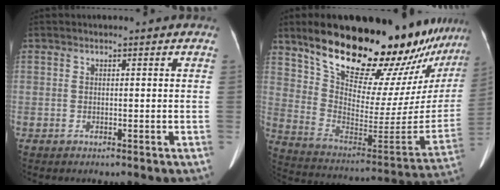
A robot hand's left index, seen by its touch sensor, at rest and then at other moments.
{"total": 30.9, "force": [25.7, 6.8, 15.8], "torque": [-0.256, -0.076, 0.362]}